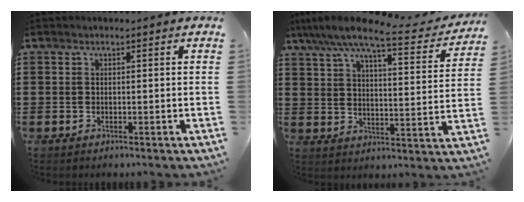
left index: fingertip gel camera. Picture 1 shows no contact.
{"total": 9.0, "force": [7.2, 0.6, 5.3], "torque": [-0.120, -0.036, 0.118]}